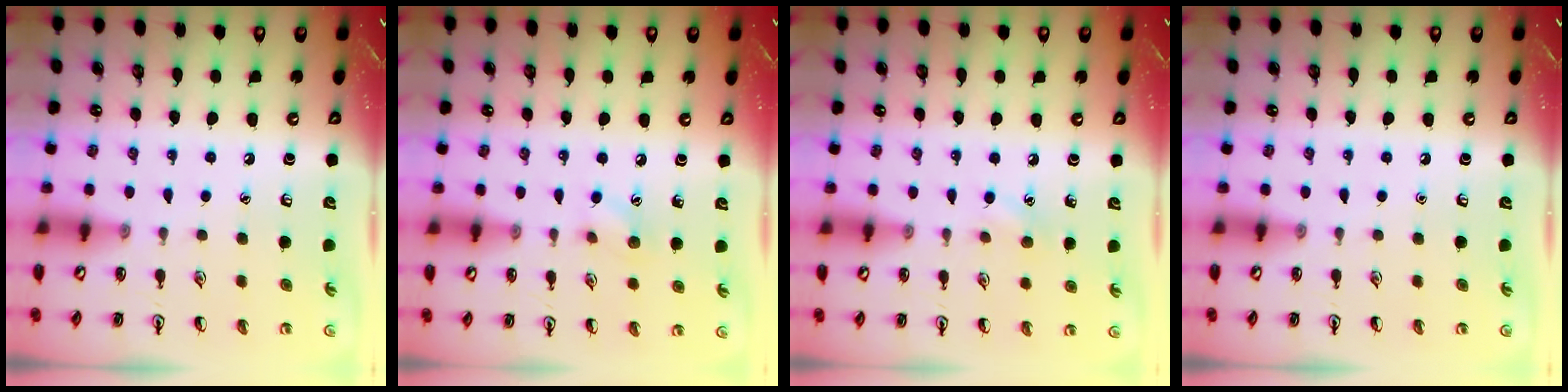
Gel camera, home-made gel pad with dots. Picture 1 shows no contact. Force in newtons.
{"total": 5.9, "press": 5.7, "slide": 1.6}
{"total": 6.5, "press": 6.3, "slide": 1.3}
{"total": 0.0}